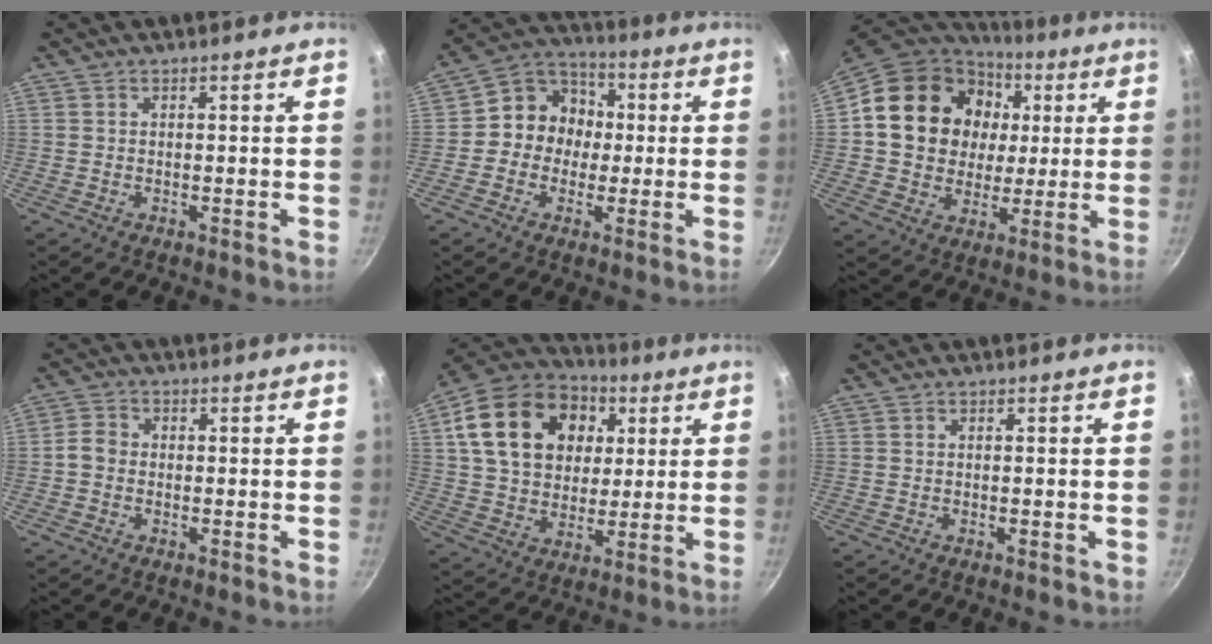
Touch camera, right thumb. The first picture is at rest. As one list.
[{"total": 10.2, "force": [-0.3, 9.2, 4.3], "torque": [-0.023, 0.027, -0.026]}, {"total": 20.8, "force": [4.1, 17.4, 10.7], "torque": [-0.174, 0.017, 0.072]}, {"total": 2.9, "force": [-0.6, 2.4, 1.5], "torque": [-0.025, 0.012, -0.020]}, {"total": 23.2, "force": [6.3, 17.2, 14.2], "torque": [-0.230, 0.010, 0.105]}, {"total": 0.6, "force": [-0.2, 0.0, 0.6], "torque": [-0.010, -0.001, -0.003]}]